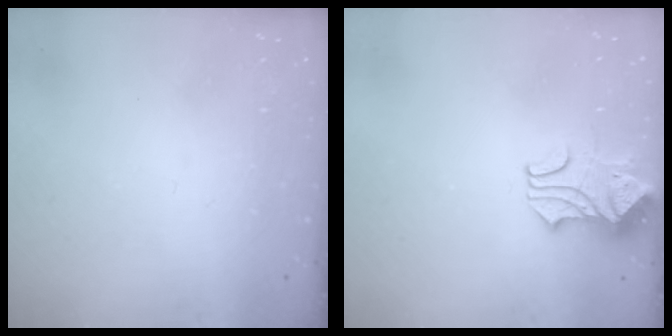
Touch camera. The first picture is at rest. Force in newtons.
{"total": 1.7, "press": 1.3, "slide": 1.1}